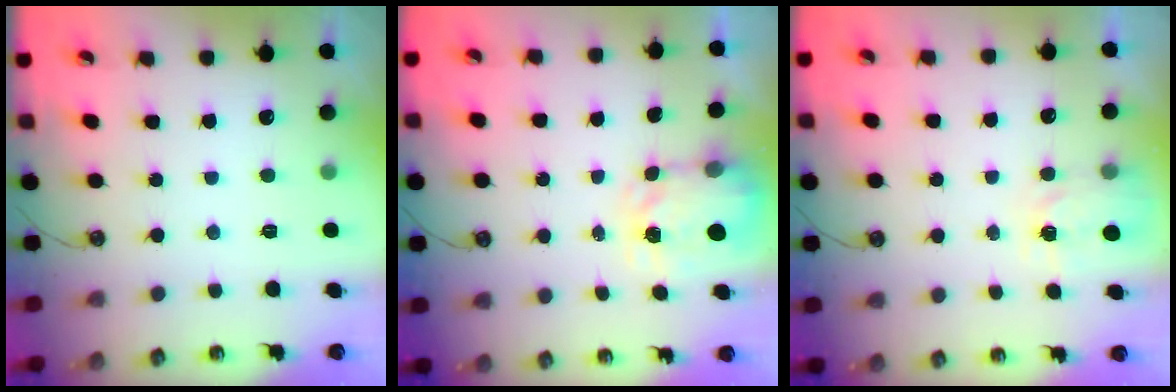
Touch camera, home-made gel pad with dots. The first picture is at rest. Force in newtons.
{"total": 3.9, "press": 3.9, "slide": 0.6}
{"total": 5.3, "press": 5.2, "slide": 0.4}